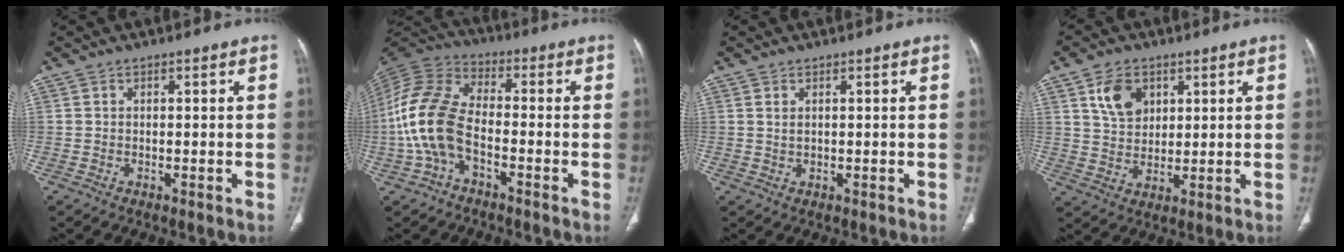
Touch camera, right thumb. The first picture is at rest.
{"total": 13.8, "force": [-3.5, 7.9, 10.8], "torque": [-0.238, 0.035, -0.074]}
{"total": 1.1, "force": [0.6, 0.5, 0.8], "torque": [-0.019, 0.000, 0.017]}
{"total": 7.9, "force": [3.5, 5.5, 4.4], "torque": [-0.057, -0.017, 0.069]}